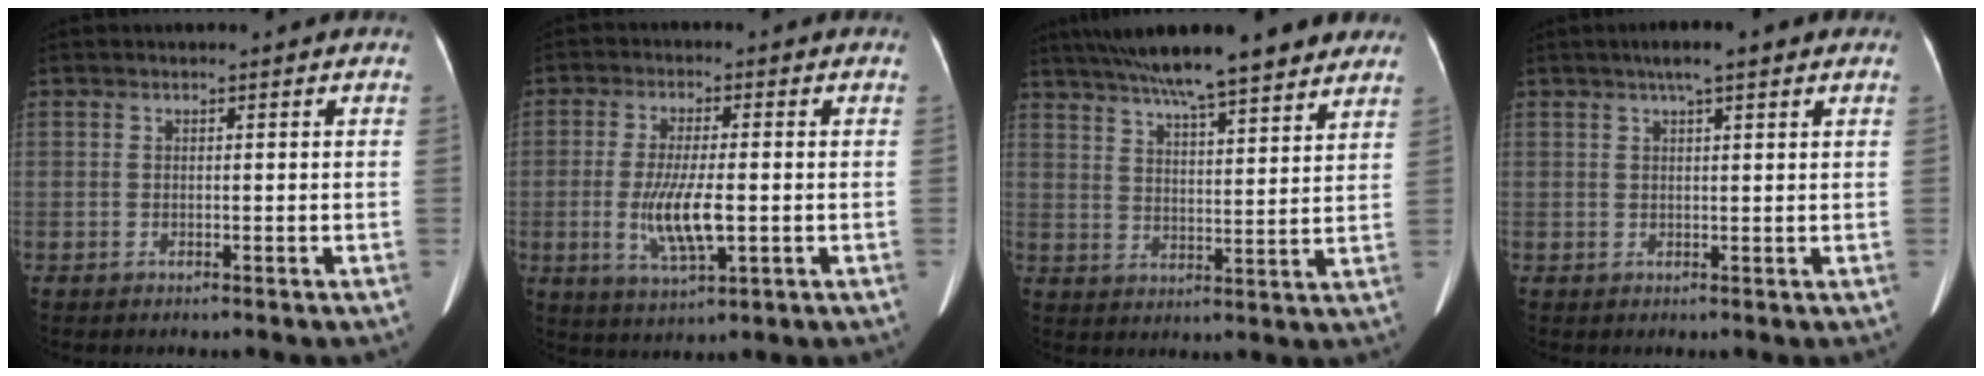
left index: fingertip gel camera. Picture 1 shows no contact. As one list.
[{"total": 8.0, "force": [-1.3, 1.7, 7.7], "torque": [-0.155, -0.013, -0.022]}, {"total": 19.8, "force": [16.3, 2.4, 11.0], "torque": [-0.177, 0.031, 0.232]}, {"total": 5.2, "force": [3.5, 0.6, 3.8], "torque": [-0.056, 0.025, 0.051]}]